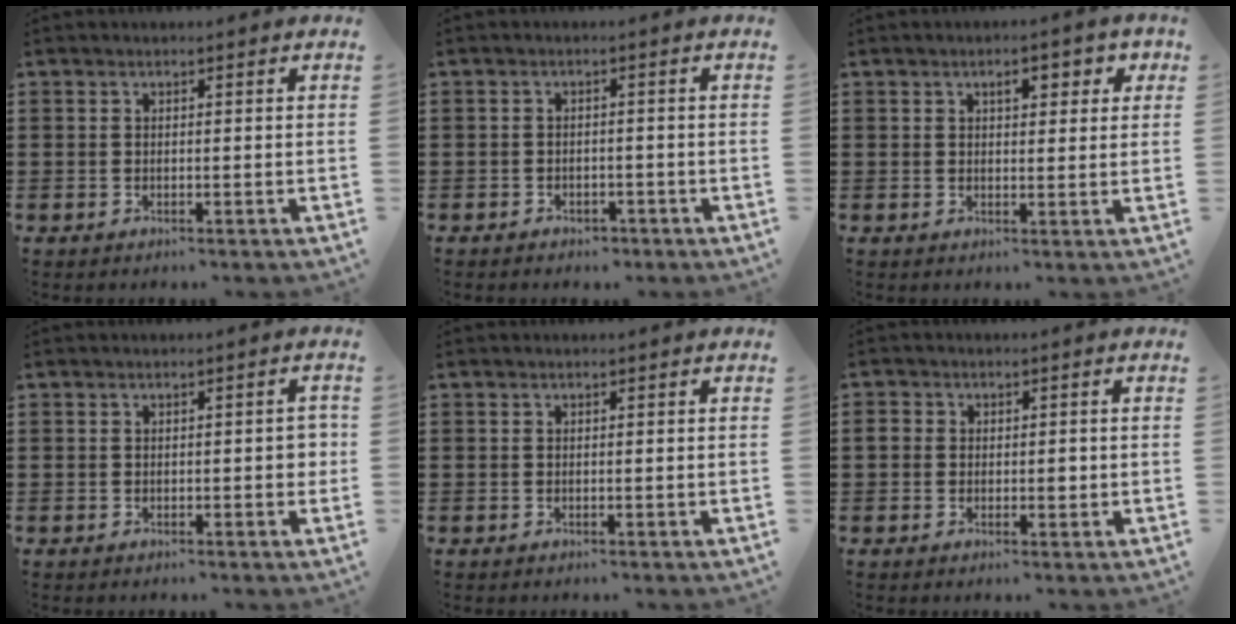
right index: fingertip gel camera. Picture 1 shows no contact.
{"total": 1.6, "force": [-1.5, 0.6, 0.1], "torque": [-0.008, 0.000, -0.033]}
{"total": 3.4, "force": [1.4, 1.5, 2.7], "torque": [-0.034, 0.001, 0.015]}
{"total": 2.1, "force": [-0.2, 0.8, 1.9], "torque": [-0.024, 0.001, -0.006]}
{"total": 0.0}
{"total": 2.5, "force": [0.0, 2.0, 1.6], "torque": [-0.027, 0.004, -0.003]}